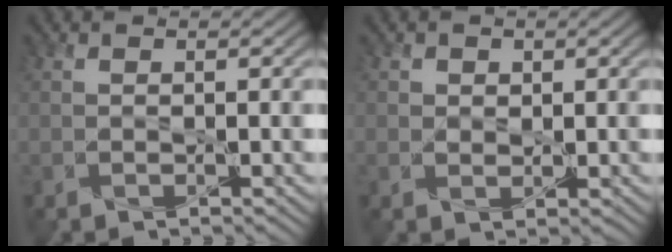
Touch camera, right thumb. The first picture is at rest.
{"total": 1.6, "force": [0.7, 1.4, 0.4], "torque": [-0.010, -0.004, 0.010]}